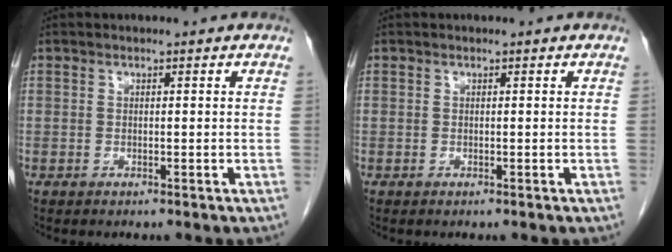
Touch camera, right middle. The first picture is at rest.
{"total": 0.0}